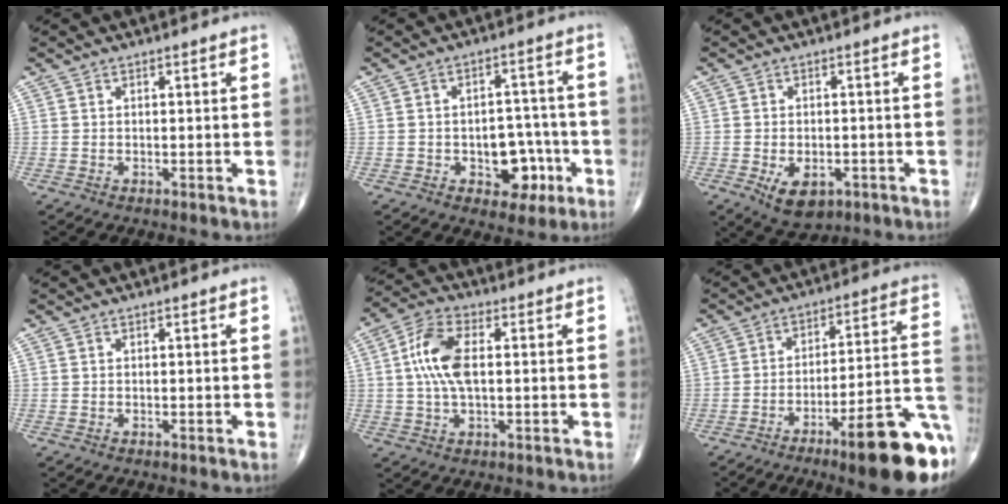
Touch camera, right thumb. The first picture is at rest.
{"total": 9.0, "force": [-3.1, 5.9, 6.0], "torque": [-0.042, 0.032, -0.036]}
{"total": 6.9, "force": [-2.7, 4.1, 4.8], "torque": [-0.068, 0.004, -0.030]}
{"total": 0.0}
{"total": 9.4, "force": [0.9, 4.6, 8.2], "torque": [-0.171, 0.012, 0.014]}
{"total": 19.6, "force": [-9.0, 3.7, 17.0], "torque": [-0.181, 0.056, -0.127]}